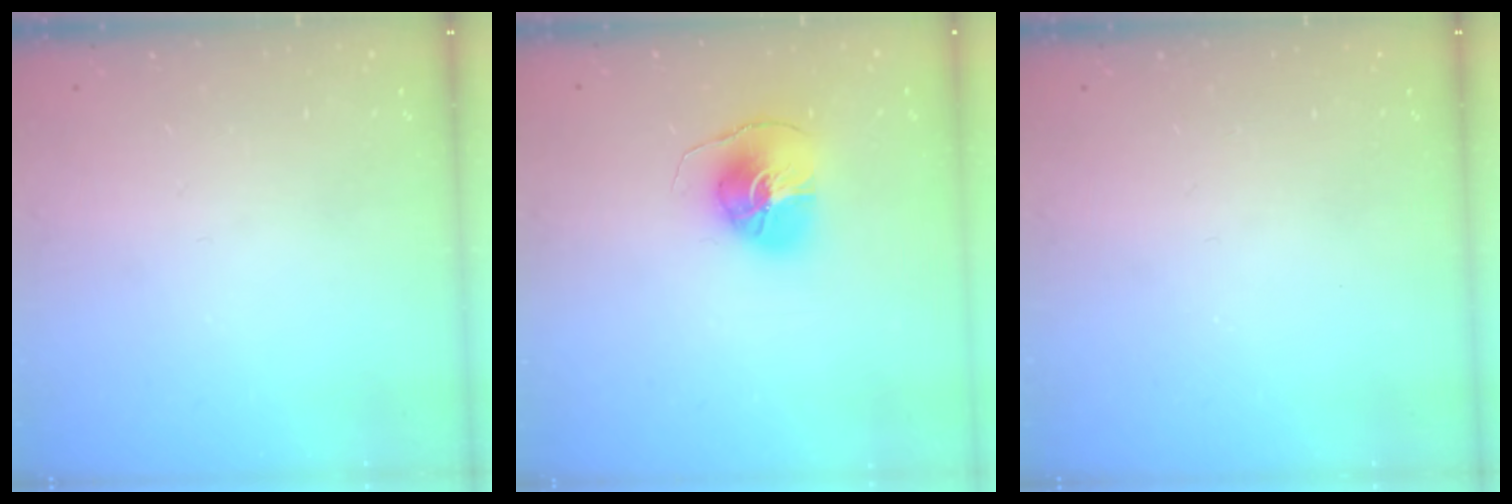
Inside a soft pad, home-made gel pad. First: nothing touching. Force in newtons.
{"total": 8.7, "press": 8.7, "slide": 0.7}
{"total": 0.0}